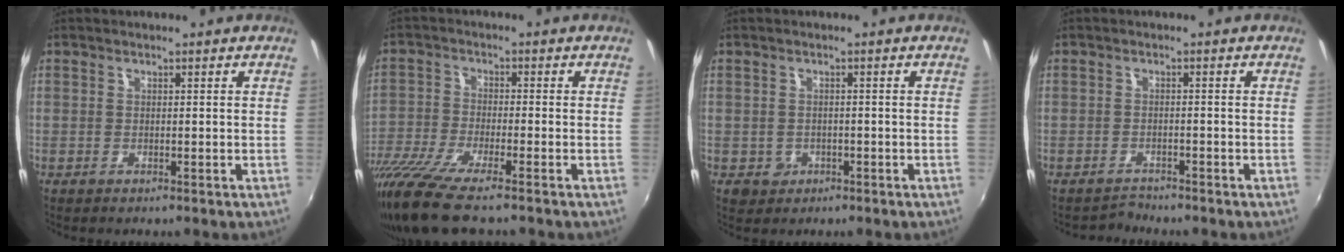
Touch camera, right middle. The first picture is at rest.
{"total": 12.4, "force": [-10.0, 1.0, 7.2], "torque": [-0.171, -0.042, -0.192]}
{"total": 3.1, "force": [-1.0, 2.9, 0.8], "torque": [-0.024, -0.003, -0.009]}
{"total": 1.9, "force": [-1.8, 0.5, -0.5], "torque": [0.004, 0.002, -0.033]}